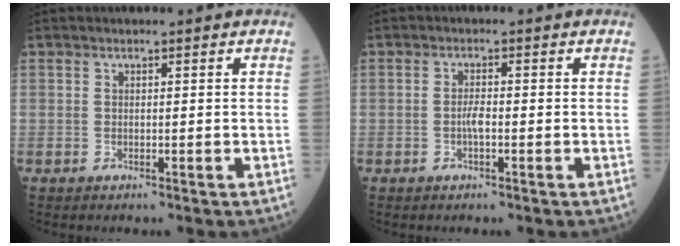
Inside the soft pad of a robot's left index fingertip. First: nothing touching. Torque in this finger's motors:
{"motor_torque": [-0.02, 0.02, 0.07, 0.05]}